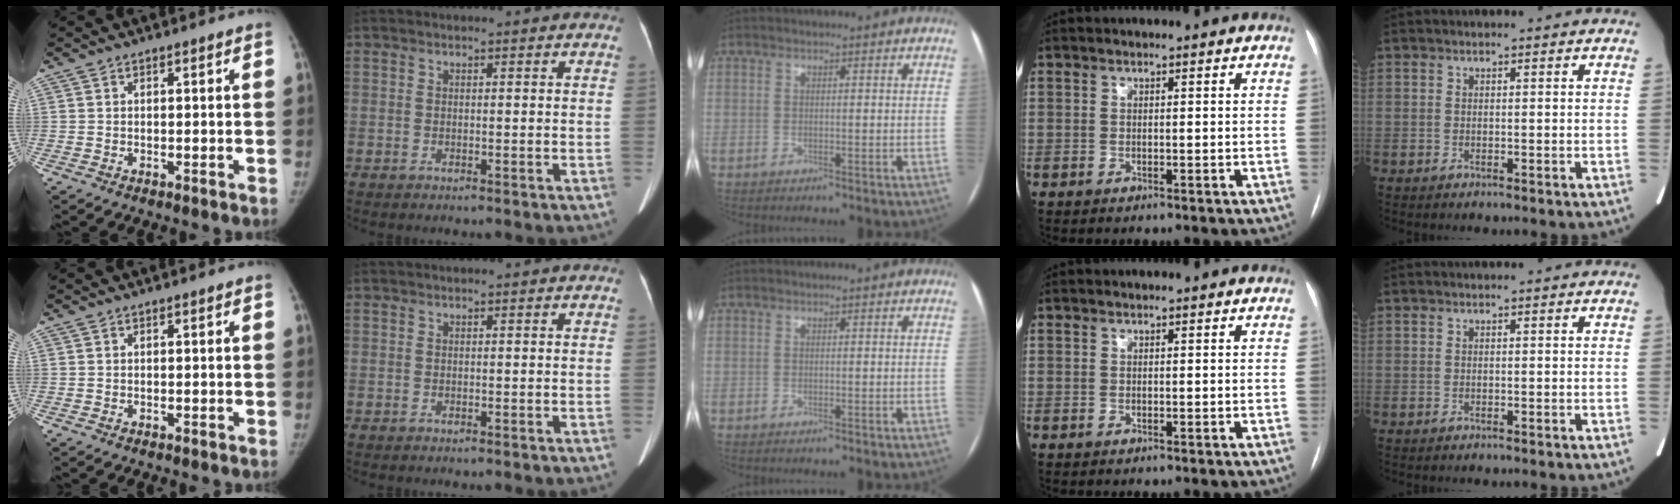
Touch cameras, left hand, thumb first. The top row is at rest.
{}